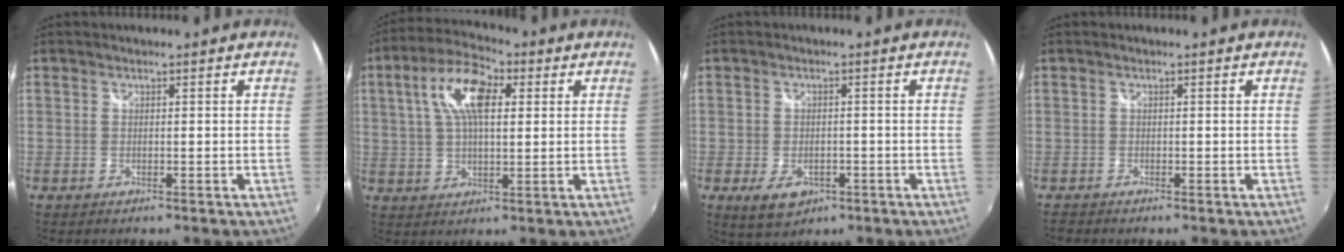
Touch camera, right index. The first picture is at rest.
{"total": 11.4, "force": [3.4, 5.2, 9.5], "torque": [-0.181, 0.027, 0.056]}
{"total": 6.3, "force": [-2.6, 4.1, 4.0], "torque": [-0.084, -0.016, -0.039]}
{"total": 1.2, "force": [-1.0, 0.6, 0.0], "torque": [-0.005, -0.001, -0.020]}